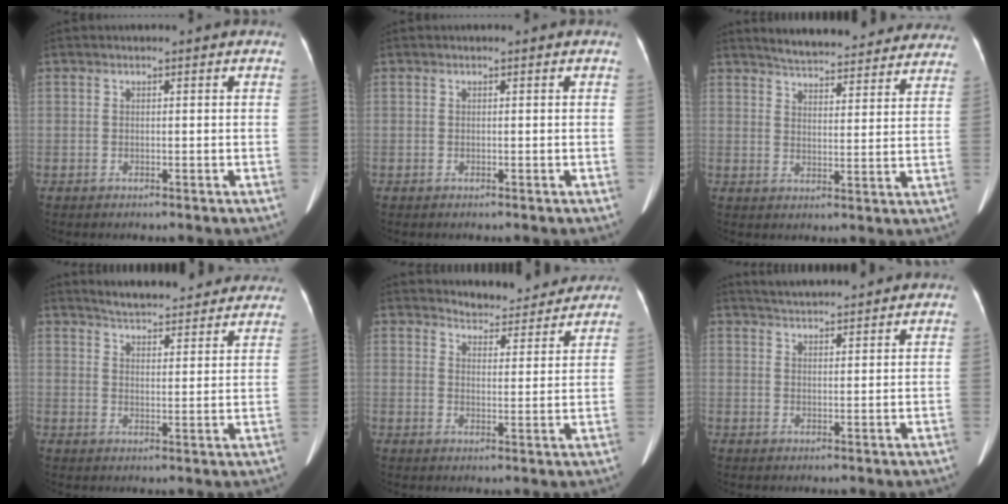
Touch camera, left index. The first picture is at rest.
{"total": 0.0}
{"total": 21.1, "force": [19.5, 4.5, 6.6], "torque": [-0.086, -0.014, 0.239]}
{"total": 18.5, "force": [17.2, 4.0, 5.6], "torque": [-0.070, -0.001, 0.214]}
{"total": 9.3, "force": [9.0, 2.0, 0.9], "torque": [-0.006, -0.001, 0.109]}
{"total": 7.5, "force": [7.1, 0.9, 2.1], "torque": [-0.039, 0.031, 0.103]}